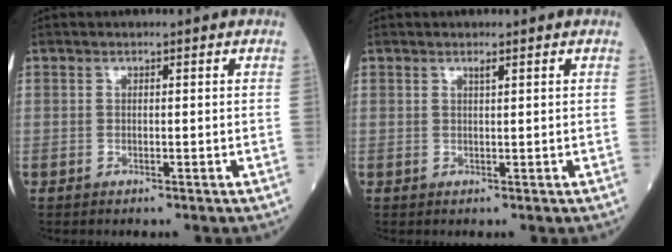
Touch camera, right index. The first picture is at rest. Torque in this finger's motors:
{"motor_torque": [-0.11, 0.10, -0.02, 0.02]}